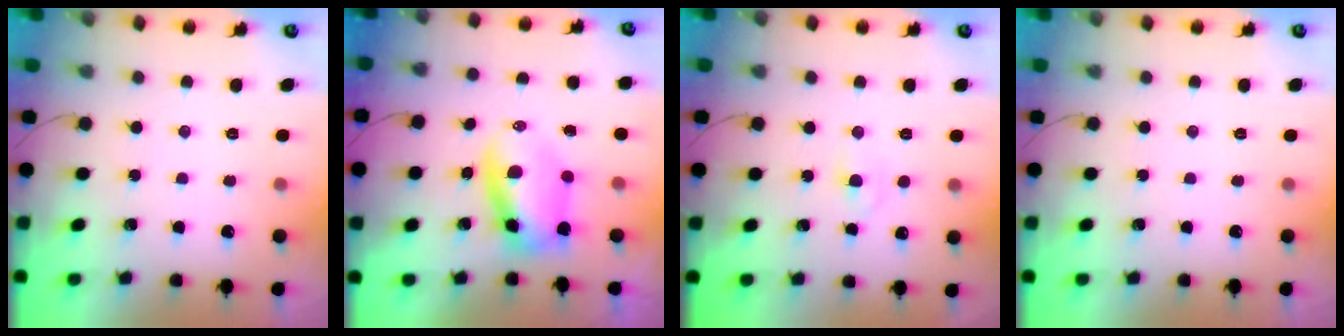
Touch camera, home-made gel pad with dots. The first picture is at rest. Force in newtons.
{"total": 7.0, "press": 6.9, "slide": 1.5}
{"total": 2.1, "press": 1.9, "slide": 0.9}
{"total": 0.0}